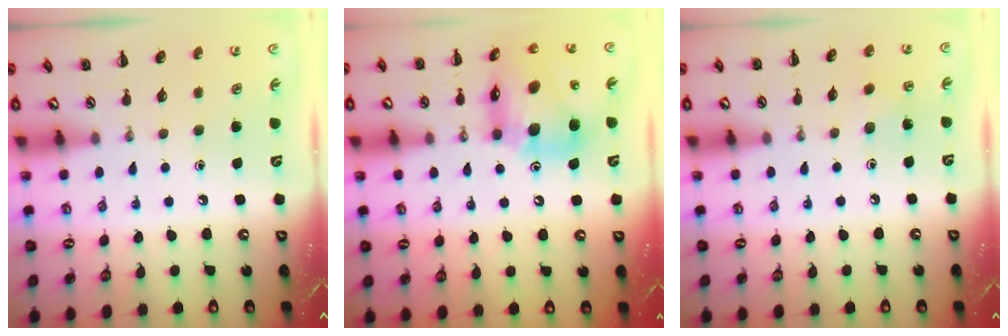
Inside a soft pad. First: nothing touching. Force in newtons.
{"total": 17.3, "press": 16.7, "slide": 4.5}
{"total": 3.6, "press": 3.5, "slide": 1.1}